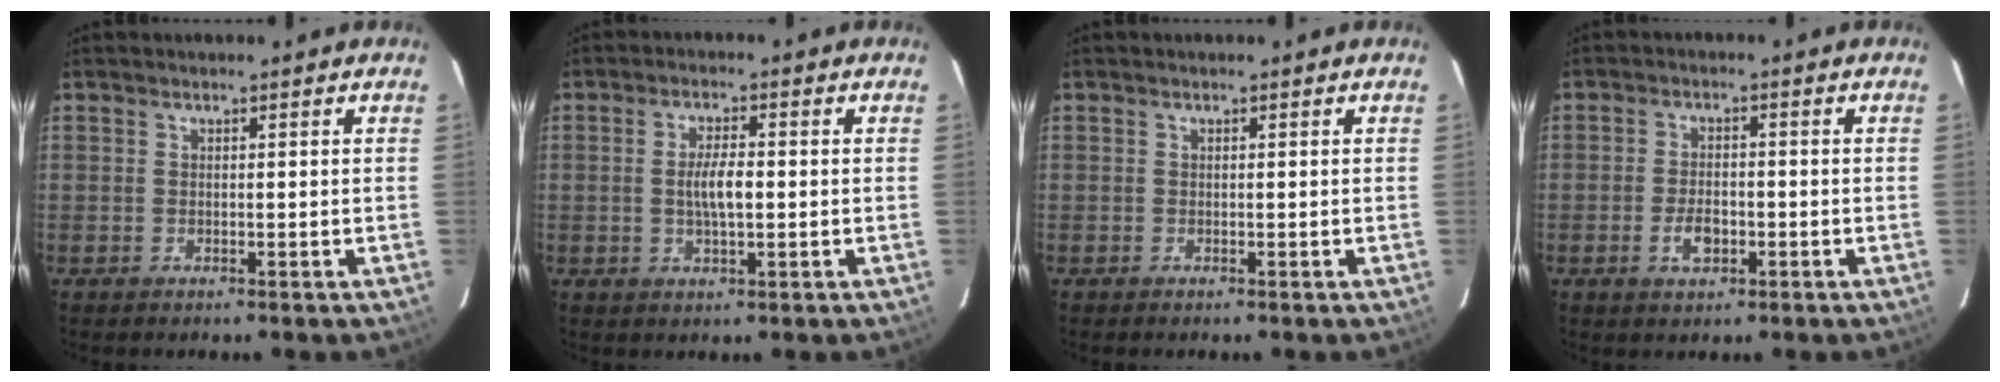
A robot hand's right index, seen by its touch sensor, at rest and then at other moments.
{"total": 4.5, "force": [-0.3, 1.3, 4.3], "torque": [-0.081, 0.001, -0.001]}
{"total": 0.0}
{"total": 4.4, "force": [-1.7, 2.4, 3.3], "torque": [-0.067, -0.001, -0.027]}